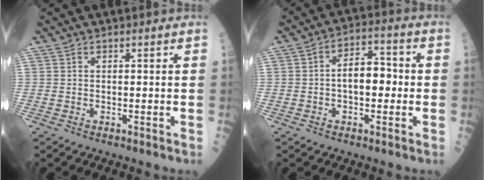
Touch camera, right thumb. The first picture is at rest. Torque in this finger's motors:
{"motor_torque": [1.18, 1.17, 0.72, -0.32, 0.18]}